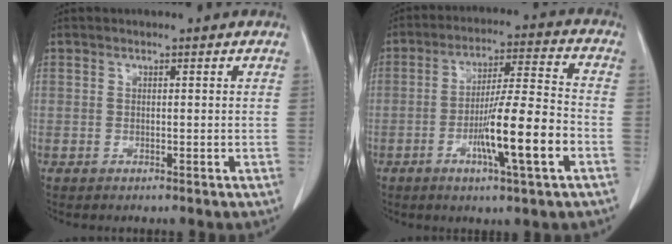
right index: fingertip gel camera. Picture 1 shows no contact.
{"total": 13.1, "force": [-4.6, 0.6, 12.3], "torque": [-0.209, -0.003, -0.076]}